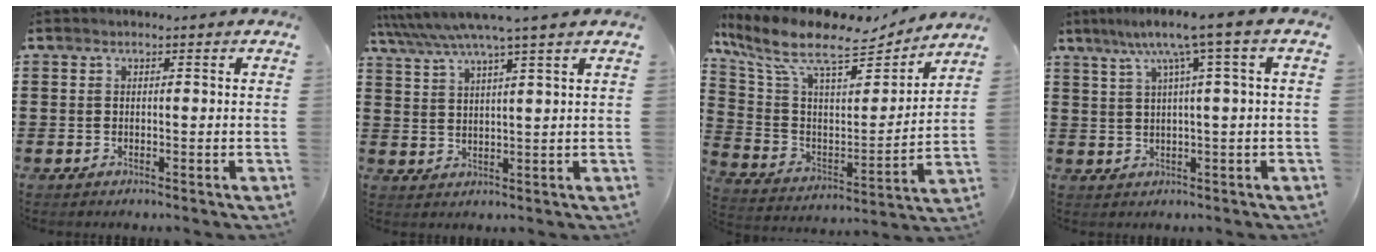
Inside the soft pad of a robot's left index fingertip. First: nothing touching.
{"total": 5.3, "force": [4.5, -0.3, 2.8], "torque": [-0.069, -0.018, 0.076]}
{"total": 11.4, "force": [8.3, 3.5, 7.0], "torque": [-0.169, -0.042, 0.141]}
{"total": 6.7, "force": [2.6, -0.5, 6.2], "torque": [-0.126, 0.000, 0.037]}